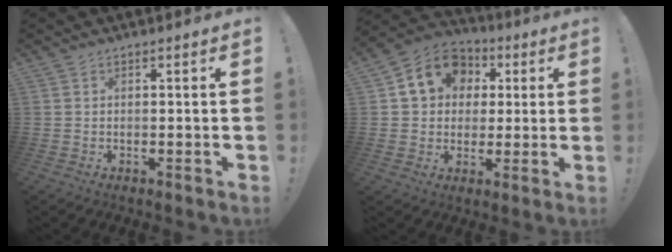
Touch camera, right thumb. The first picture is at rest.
{"total": 13.6, "force": [4.0, 11.4, 6.4], "torque": [-0.085, -0.006, 0.078]}